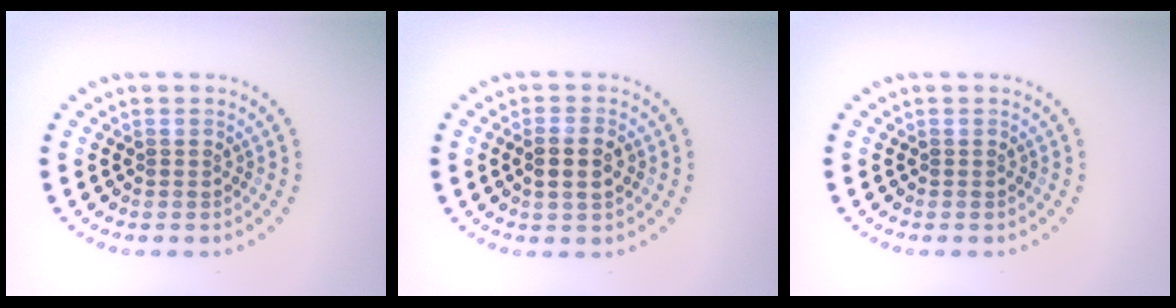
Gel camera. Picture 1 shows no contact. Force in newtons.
{"total": 2.6, "press": 2.5, "slide": 0.7}
{"total": 0.0}